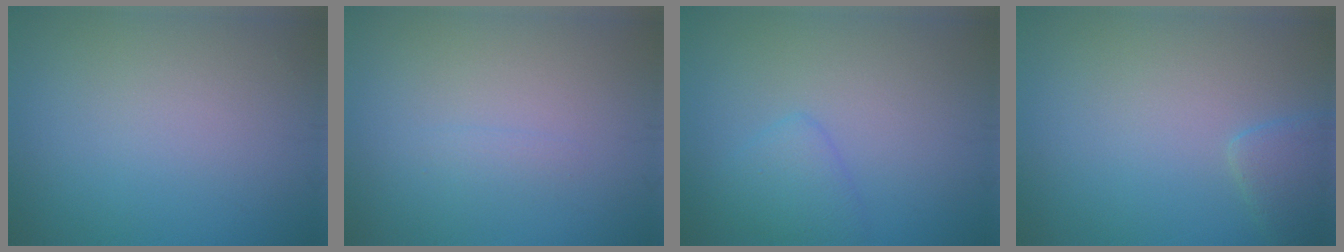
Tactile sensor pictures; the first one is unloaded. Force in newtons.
{"total": 0.7, "press": 0.7, "slide": 0.1}
{"total": 2.0, "press": 2.0, "slide": 0.2}
{"total": 1.9, "press": 1.9, "slide": 0.1}